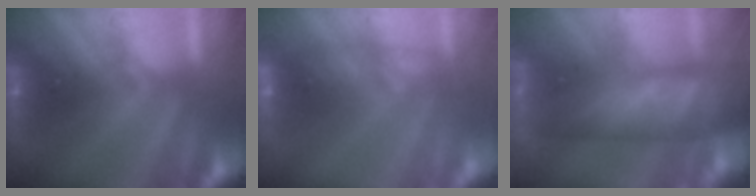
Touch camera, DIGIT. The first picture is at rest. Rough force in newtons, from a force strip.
{"total": 7.1}
{"total": 7.5}